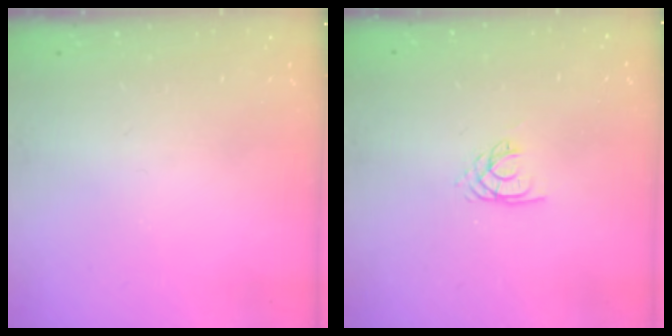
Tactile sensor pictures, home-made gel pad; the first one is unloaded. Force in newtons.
{"total": 2.1, "press": 2.1, "slide": 0.3}